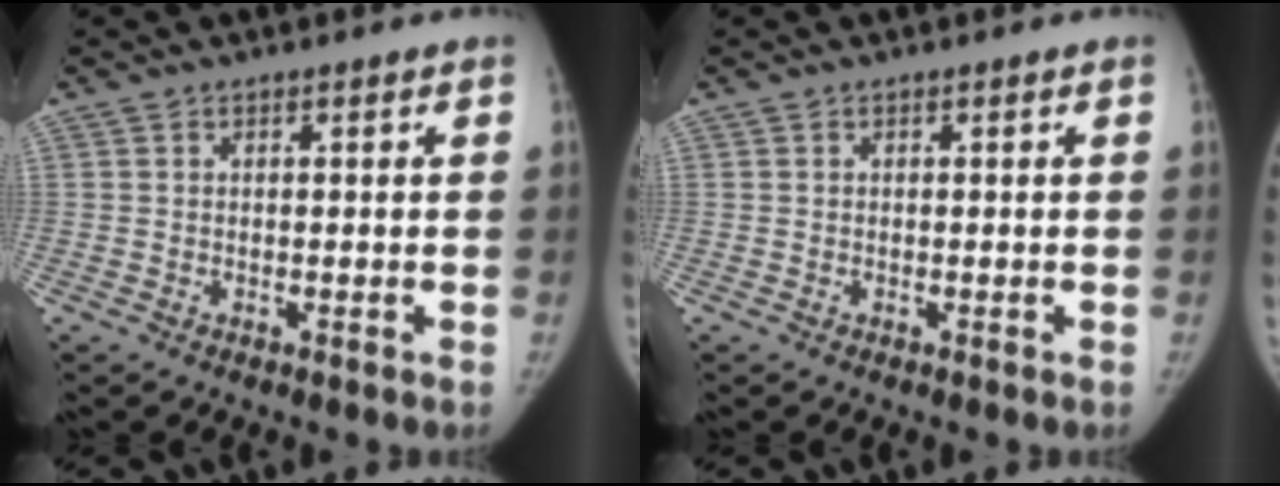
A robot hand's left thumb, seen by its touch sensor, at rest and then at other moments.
{"total": 0.0}